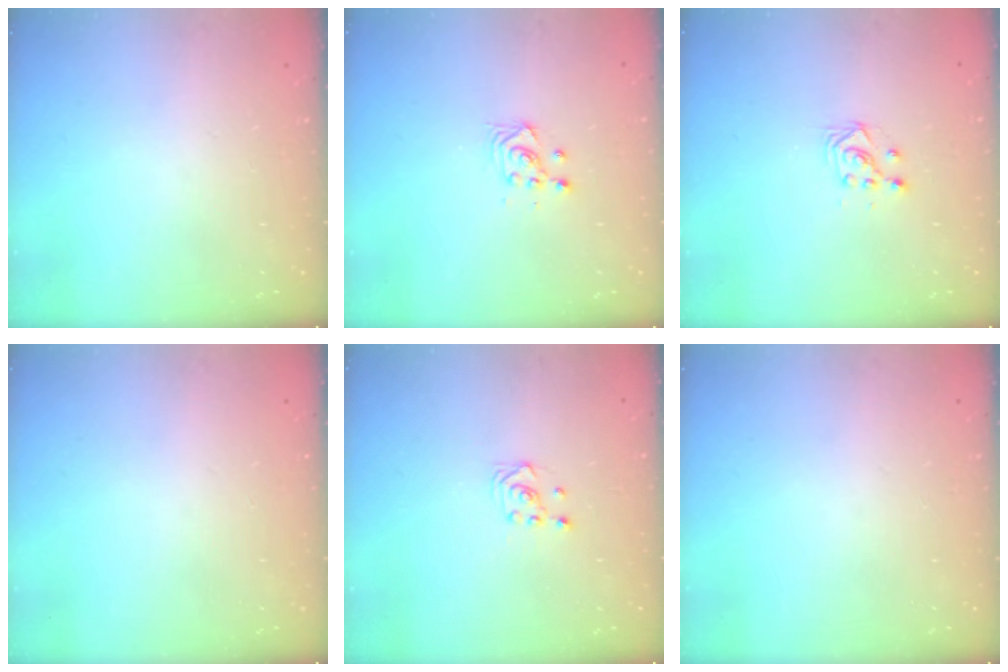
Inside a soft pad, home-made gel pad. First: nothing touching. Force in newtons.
{"total": 3.5, "press": 3.3, "slide": 1.2}
{"total": 3.2, "press": 3.1, "slide": 0.9}
{"total": 0.0}
{"total": 2.7, "press": 2.4, "slide": 1.2}
{"total": 0.0}